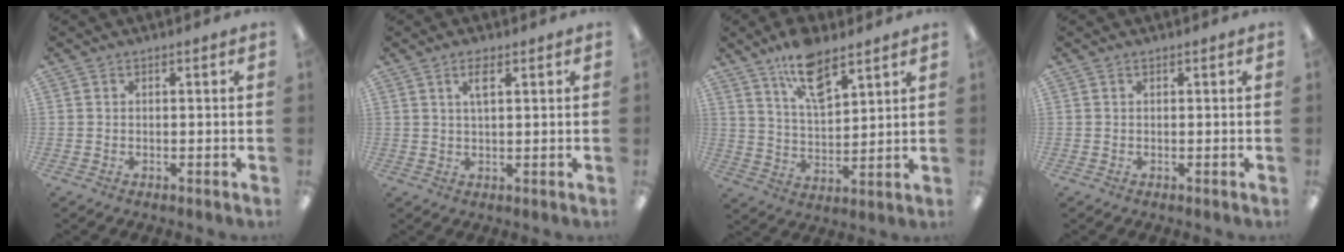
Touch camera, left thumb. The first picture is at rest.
{"total": 3.9, "force": [2.1, 1.3, 3.0], "torque": [-0.058, 0.003, 0.033]}
{"total": 11.8, "force": [8.1, 4.9, 7.0], "torque": [-0.115, -0.036, 0.144]}
{"total": 0.0}